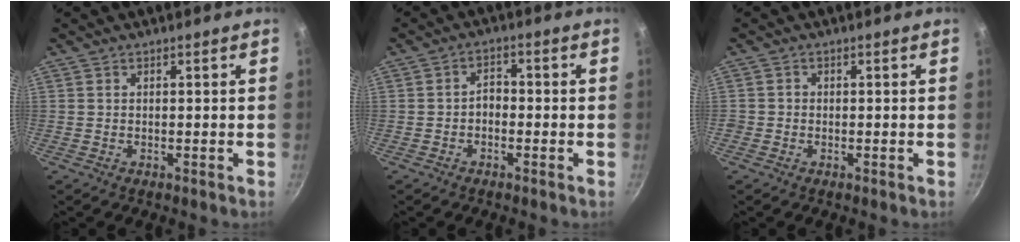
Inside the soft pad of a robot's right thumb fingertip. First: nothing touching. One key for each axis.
{"total": 2.7, "fx": -0.9, "fy": 1.8, "fz": 1.8, "tx": -0.017, "ty": 0.016, "tz": -0.019}
{"total": 1.2, "fx": -0.4, "fy": 1.1, "fz": 0.2, "tx": -0.002, "ty": 0.002, "tz": -0.009}